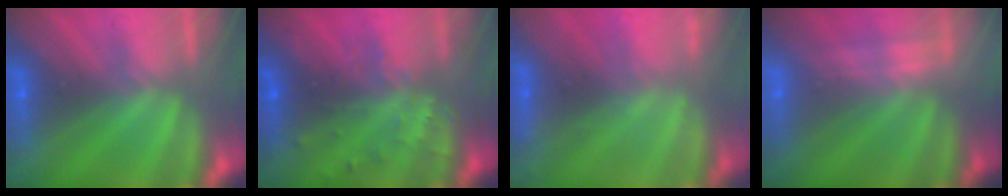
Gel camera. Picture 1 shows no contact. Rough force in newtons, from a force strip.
{"total": 3.7}
{"total": 2.2}
{"total": 2.2}